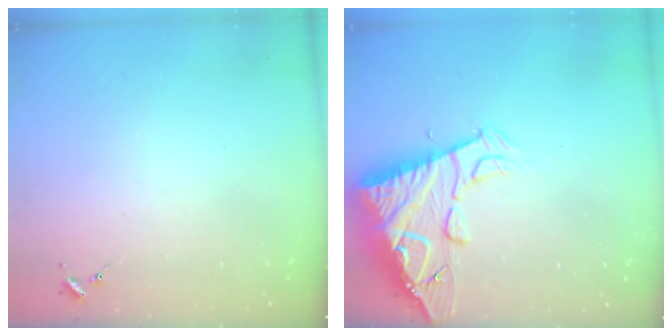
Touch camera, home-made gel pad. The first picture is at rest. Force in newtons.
{"total": 15.0, "press": 14.9, "slide": 1.4}